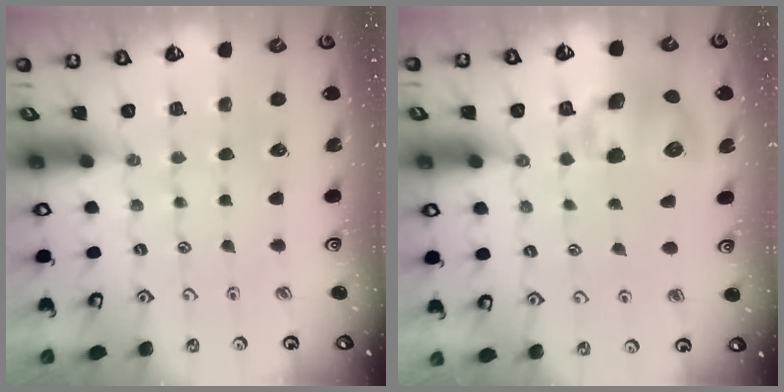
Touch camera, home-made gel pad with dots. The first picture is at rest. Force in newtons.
{"total": 11.2, "press": 11.1, "slide": 1.9}